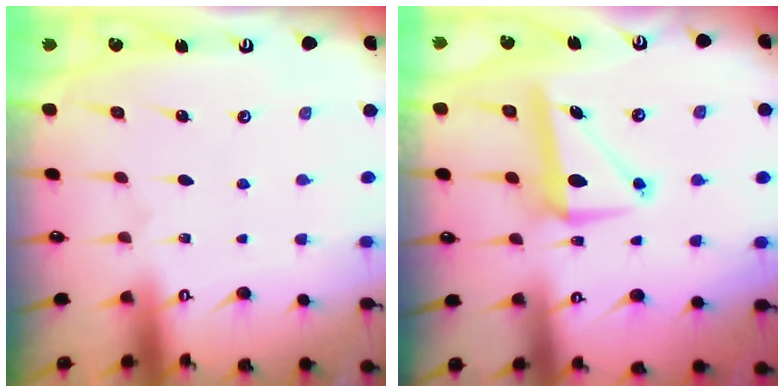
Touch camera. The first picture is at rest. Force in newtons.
{"total": 9.2, "press": 9.1, "slide": 1.5}